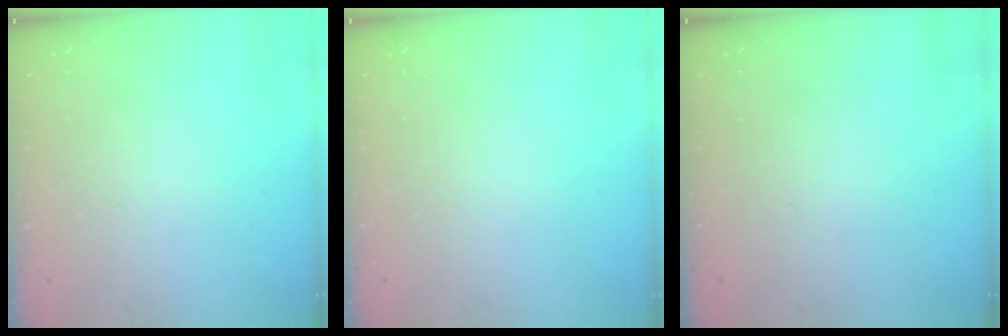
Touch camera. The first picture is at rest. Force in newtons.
{"total": 0.0}
{"total": 0.0}